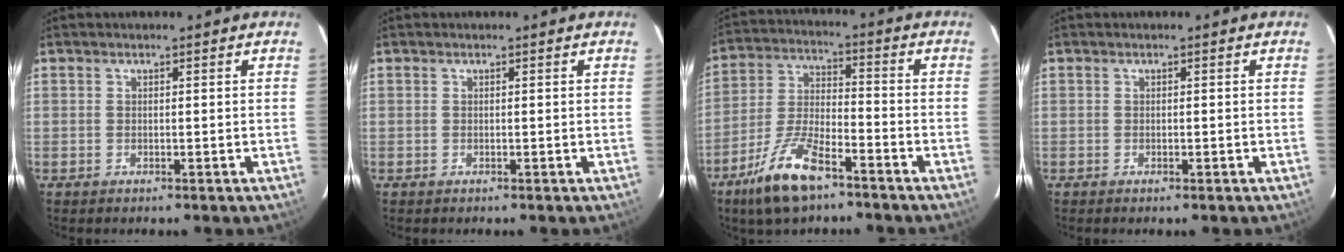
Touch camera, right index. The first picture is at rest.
{"total": 0.0}
{"total": 12.4, "force": [-8.1, 3.6, 8.6], "torque": [-0.188, -0.012, -0.154]}
{"total": 0.8, "force": [-0.3, 0.4, 0.6], "torque": [-0.016, -0.001, -0.003]}